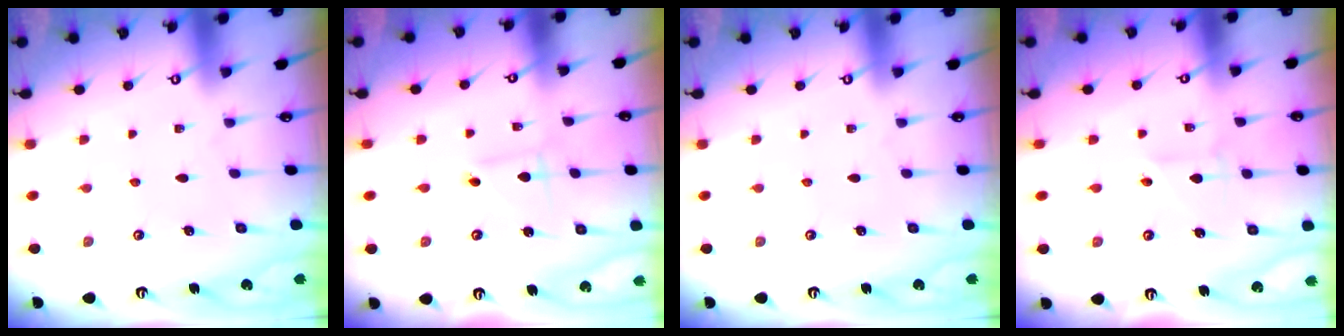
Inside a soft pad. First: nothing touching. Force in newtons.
{"total": 1.6, "press": 1.6, "slide": 0.2}
{"total": 0.0}
{"total": 2.6, "press": 2.4, "slide": 0.9}